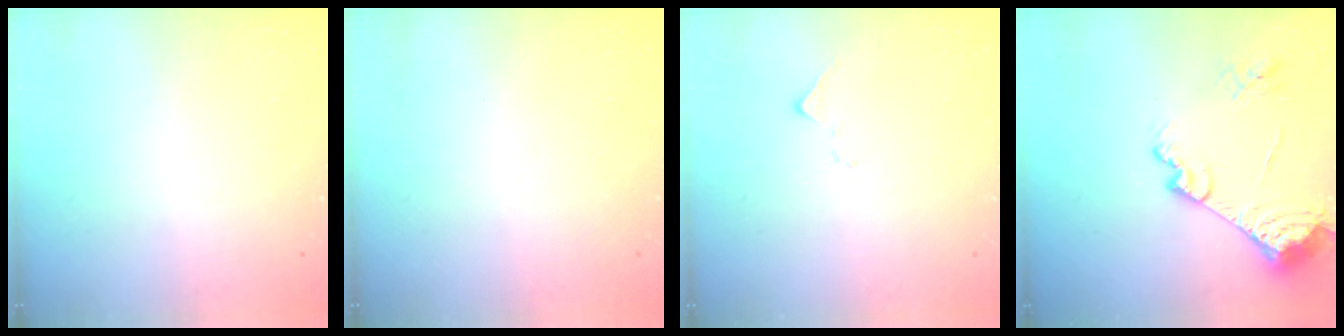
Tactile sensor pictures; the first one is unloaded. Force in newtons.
{"total": 1.5, "press": 1.3, "slide": 0.9}
{"total": 7.5, "press": 7.4, "slide": 0.8}
{"total": 14.9, "press": 14.8, "slide": 1.5}